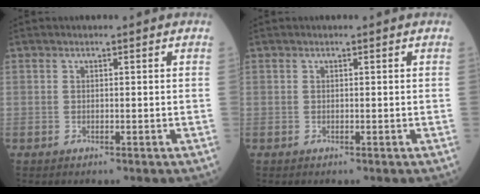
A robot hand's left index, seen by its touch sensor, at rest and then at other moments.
{"total": 0.0}